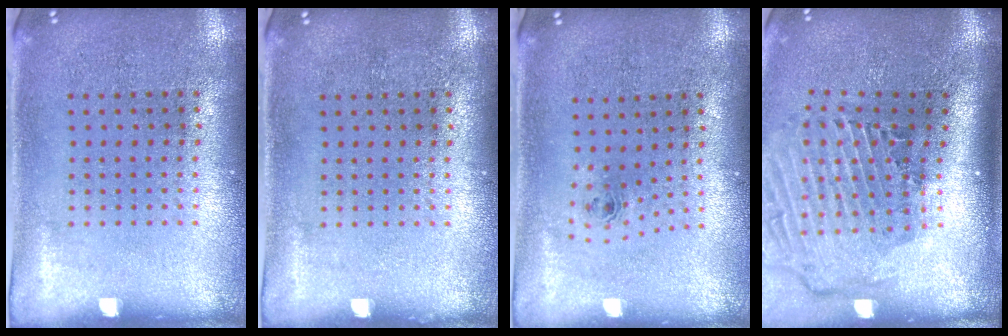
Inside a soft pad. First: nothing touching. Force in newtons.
{"total": 0.0}
{"total": 0.8, "press": 0.4, "slide": 0.7}
{"total": 2.9, "press": 1.9, "slide": 2.1}